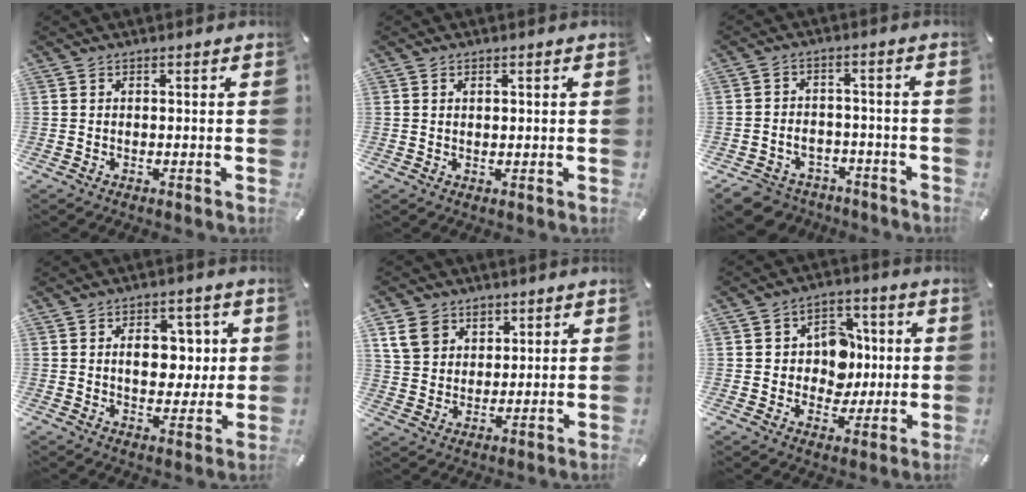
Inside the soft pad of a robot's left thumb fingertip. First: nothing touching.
{"total": 0.9, "force": [0.3, 0.6, 0.5], "torque": [-0.011, 0.003, 0.005]}
{"total": 6.5, "force": [-4.3, 4.6, 1.6], "torque": [-0.039, 0.025, -0.081]}
{"total": 9.6, "force": [2.0, 6.8, 6.5], "torque": [-0.080, -0.007, 0.027]}
{"total": 9.2, "force": [4.8, 7.4, 2.5], "torque": [-0.059, -0.009, 0.097]}
{"total": 10.9, "force": [0.6, 9.6, 5.1], "torque": [-0.069, 0.010, 0.016]}